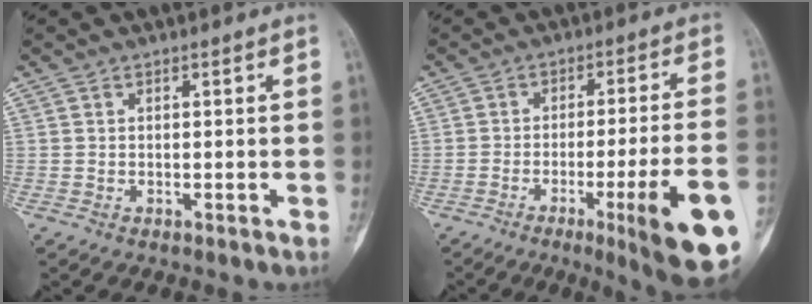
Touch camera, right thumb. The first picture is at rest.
{"total": 17.2, "force": [-6.7, 1.5, 15.7], "torque": [-0.174, 0.008, -0.088]}